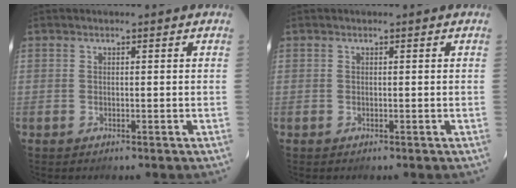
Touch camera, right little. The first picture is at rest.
{"total": 0.0}